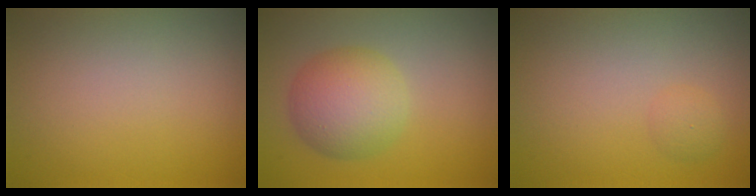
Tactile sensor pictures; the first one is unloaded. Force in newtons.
{"total": 5.4, "press": 5.4, "slide": 0.0}
{"total": 0.8, "press": 0.8, "slide": 0.0}